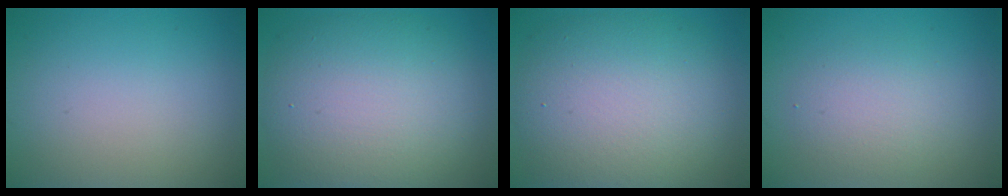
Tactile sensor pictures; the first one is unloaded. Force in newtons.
{"total": 10.3, "press": 10.2, "slide": 0.6}
{"total": 10.5, "press": 10.5, "slide": 1.1}
{"total": 2.8, "press": 2.8, "slide": 0.2}